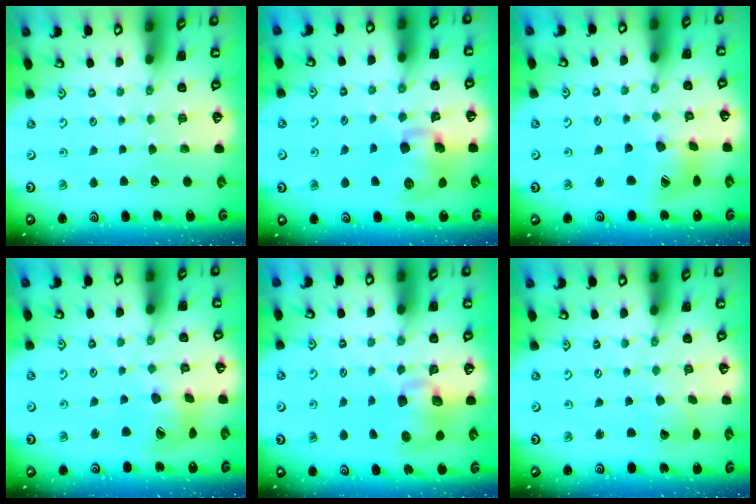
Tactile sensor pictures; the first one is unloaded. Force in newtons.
{"total": 11.7, "press": 11.5, "slide": 2.0}
{"total": 12.0, "press": 12.0, "slide": 1.0}
{"total": 15.8, "press": 15.7, "slide": 2.1}
{"total": 9.0, "press": 8.9, "slide": 1.3}
{"total": 2.8, "press": 2.8, "slide": 0.4}